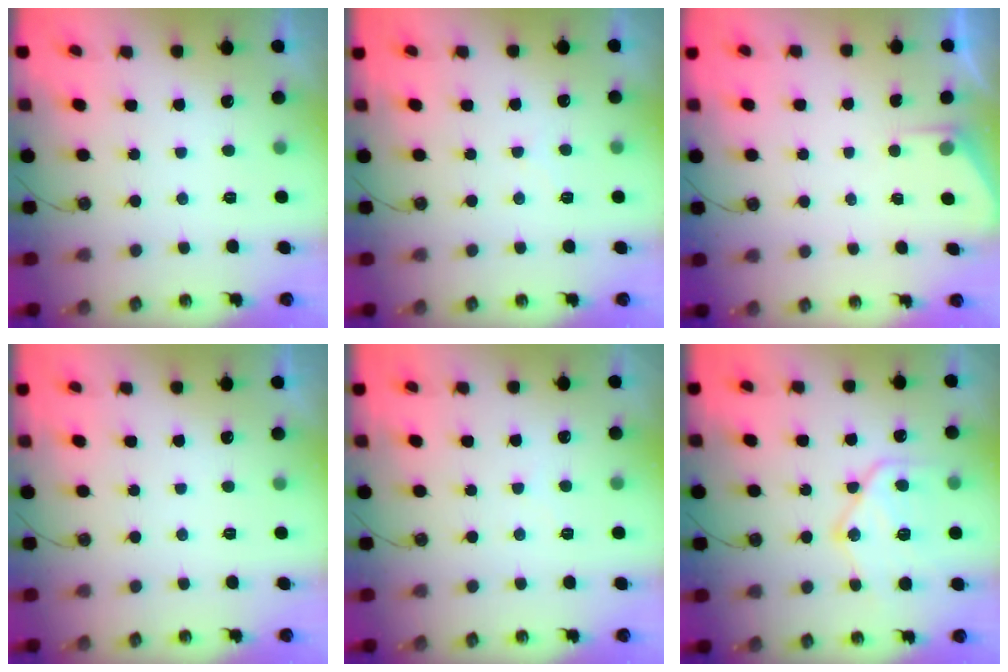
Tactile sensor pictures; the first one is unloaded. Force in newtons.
{"total": 5.4, "press": 5.3, "slide": 0.8}
{"total": 2.3, "press": 2.3, "slide": 0.3}
{"total": 0.0}
{"total": 2.1, "press": 2.0, "slide": 0.4}
{"total": 17.2, "press": 17.1, "slide": 1.8}